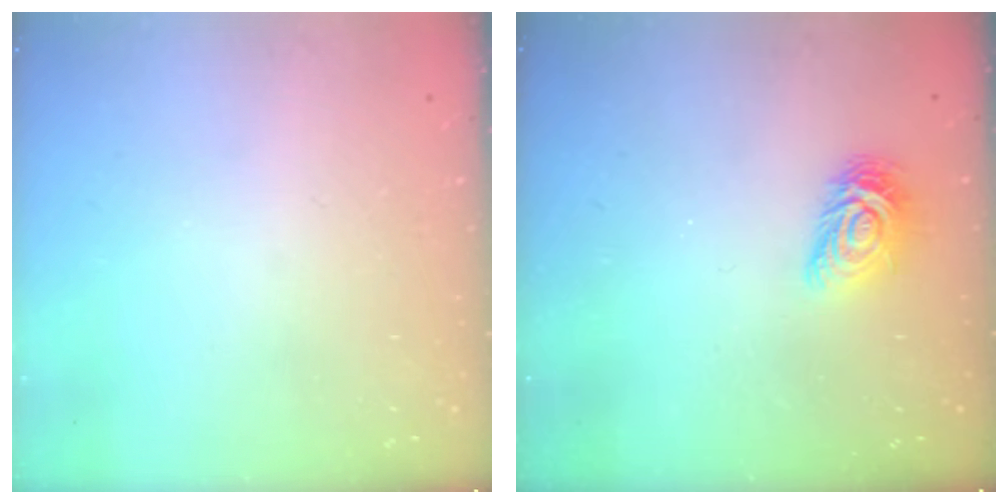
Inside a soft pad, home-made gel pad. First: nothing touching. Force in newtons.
{"total": 9.6, "press": 9.6, "slide": 0.3}